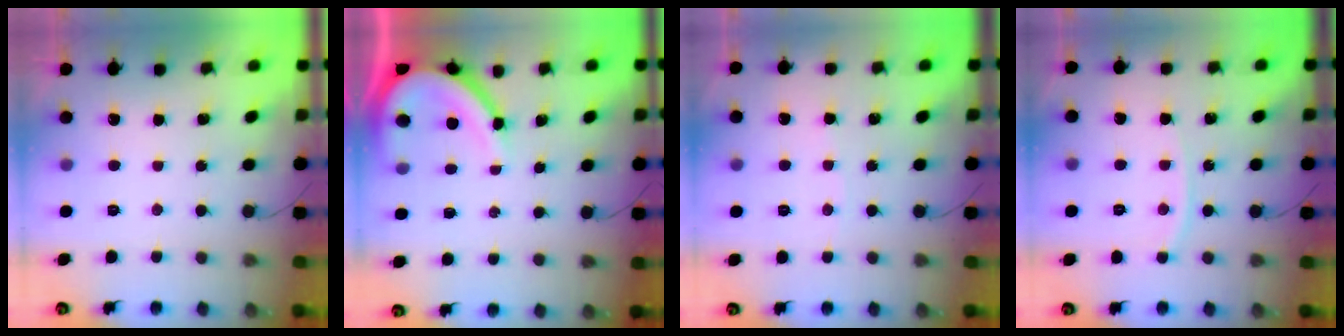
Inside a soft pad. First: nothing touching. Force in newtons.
{"total": 10.7, "press": 10.7, "slide": 0.9}
{"total": 1.0, "press": 0.9, "slide": 0.2}
{"total": 5.1, "press": 5.0, "slide": 0.8}